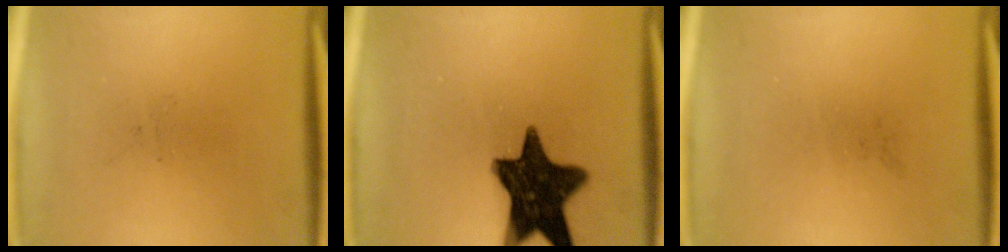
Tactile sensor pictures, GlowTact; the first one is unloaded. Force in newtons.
{"total": 15.3}
{"total": 0.0}